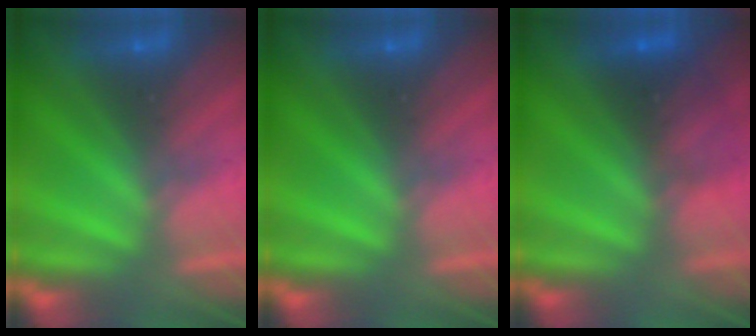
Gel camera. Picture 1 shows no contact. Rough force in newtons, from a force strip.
{"total": 0.0}
{"total": 2.7}